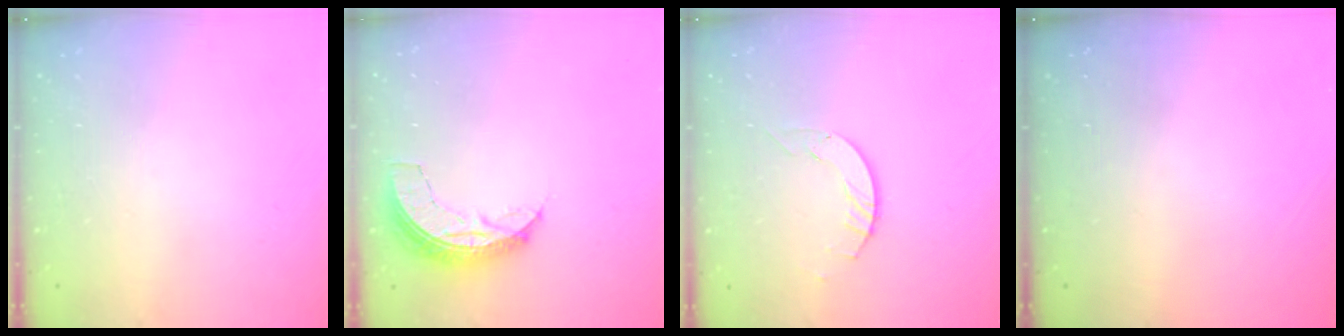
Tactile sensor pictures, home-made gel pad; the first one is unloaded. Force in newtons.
{"total": 6.9, "press": 6.9, "slide": 0.5}
{"total": 2.1, "press": 2.1, "slide": 0.3}
{"total": 0.0}